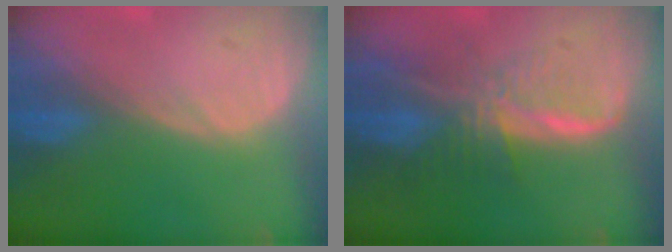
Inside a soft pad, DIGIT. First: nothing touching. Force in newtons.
{"total": 8.3, "press": 6.9, "slide": 4.5}